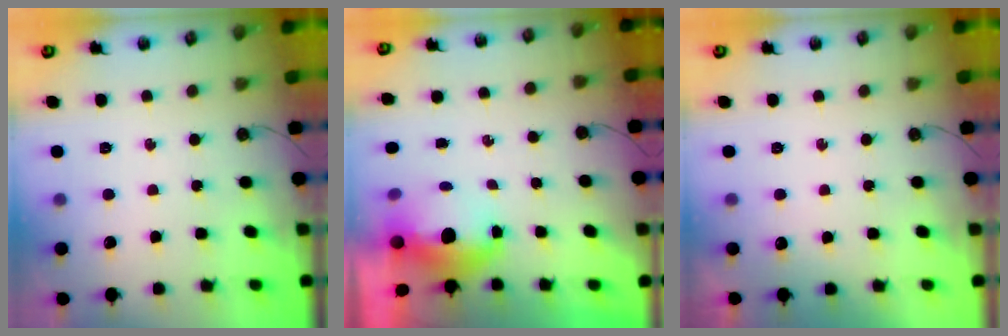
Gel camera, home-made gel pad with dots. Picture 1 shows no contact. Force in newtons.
{"total": 6.2, "press": 6.1, "slide": 0.8}
{"total": 13.3, "press": 4.4, "slide": 12.5}